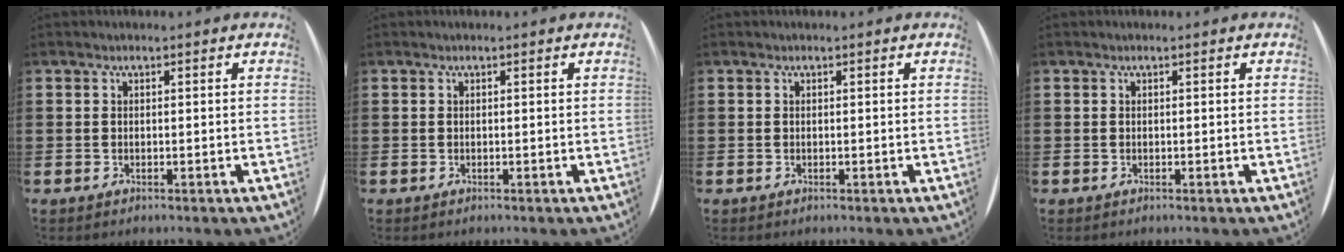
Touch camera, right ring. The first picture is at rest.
{"total": 0.0}
{"total": 0.0}
{"total": 0.0}